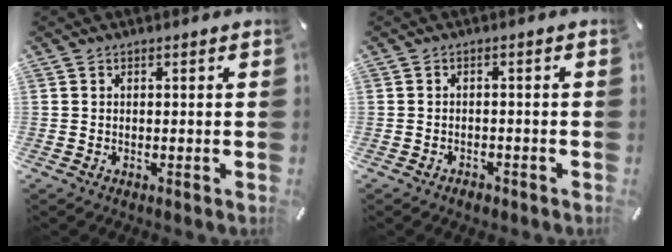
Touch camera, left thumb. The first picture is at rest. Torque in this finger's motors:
{"motor_torque": [0.23, 0.24, 0.00, 0.00, -0.01]}